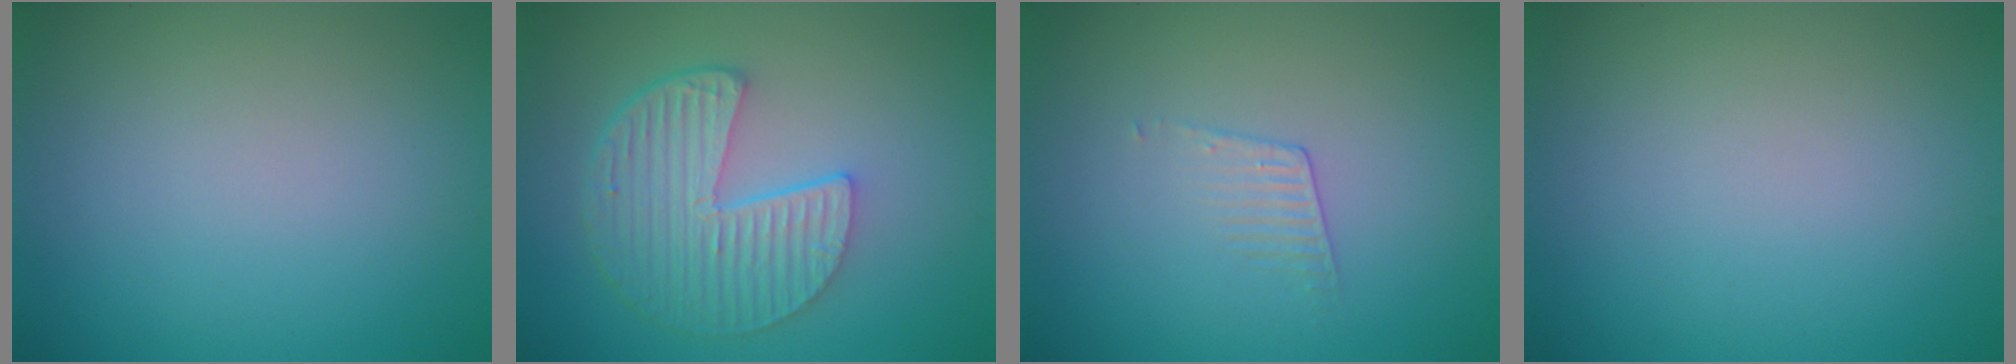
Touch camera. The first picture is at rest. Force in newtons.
{"total": 5.6, "press": 4.1, "slide": 3.8}
{"total": 1.1, "press": 0.2, "slide": 1.1}
{"total": 0.0}